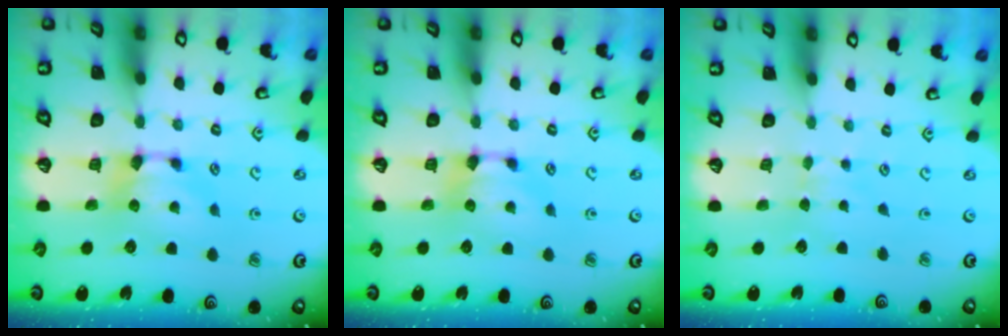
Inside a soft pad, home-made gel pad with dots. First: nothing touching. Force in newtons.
{"total": 0.0}
{"total": 3.8, "press": 3.8, "slide": 0.3}